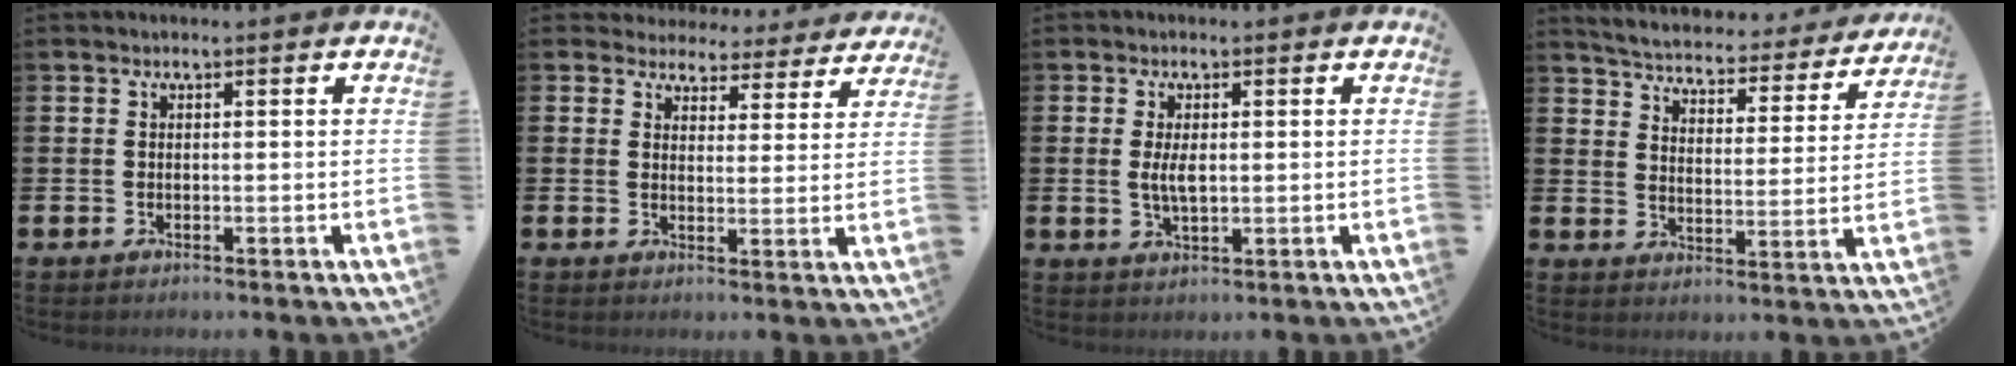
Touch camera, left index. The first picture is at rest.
{"total": 3.8, "force": [3.4, 1.6, 0.2], "torque": [-0.021, -0.027, 0.057]}
{"total": 3.2, "force": [0.4, 1.4, 2.8], "torque": [-0.045, -0.002, 0.004]}
{"total": 4.8, "force": [4.6, 0.9, 0.8], "torque": [-0.043, -0.039, 0.074]}